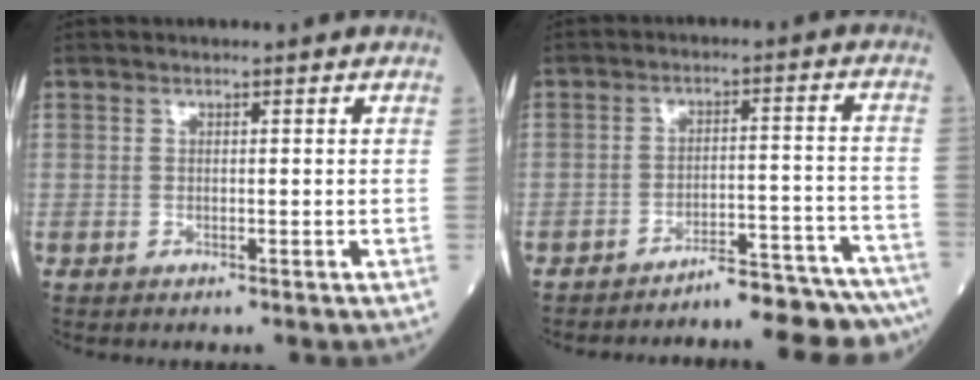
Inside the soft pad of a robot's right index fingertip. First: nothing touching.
{"total": 12.4, "force": [-11.9, -0.2, 3.5], "torque": [-0.011, 0.021, -0.152]}